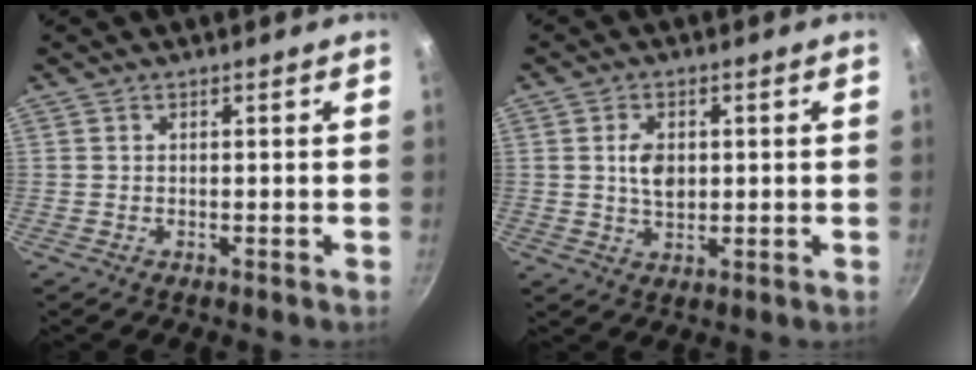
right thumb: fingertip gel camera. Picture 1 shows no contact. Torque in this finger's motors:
{"motor_torque": [0.46, 0.30, 0.23, 0.36, 0.05]}